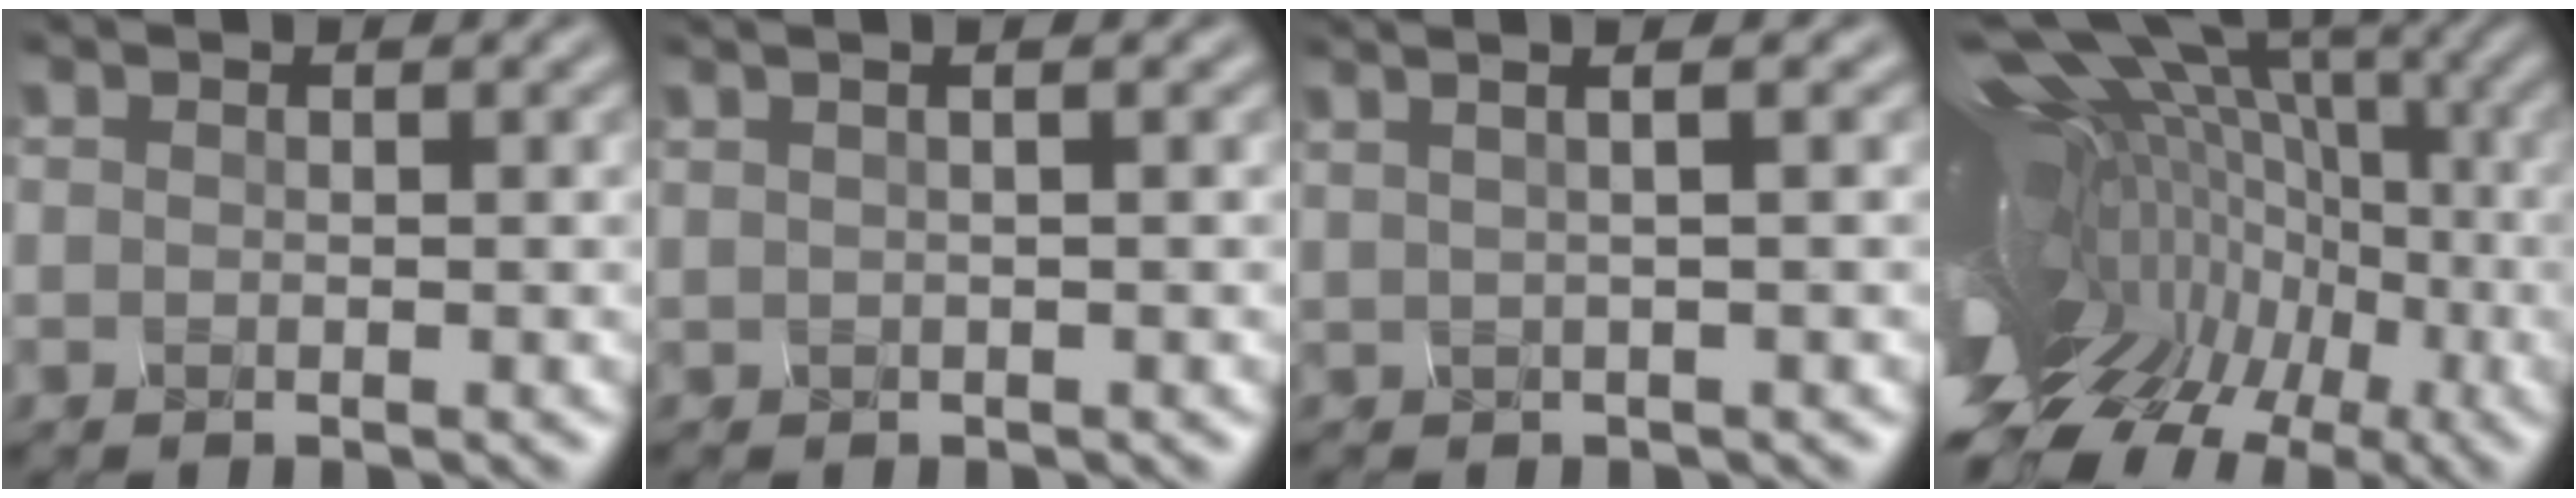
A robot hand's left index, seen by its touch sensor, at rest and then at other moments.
{"total": 1.7, "force": [1.0, 0.6, 1.3], "torque": [-0.001, 0.019, -0.005]}
{"total": 3.1, "force": [1.5, 0.5, 2.7], "torque": [-0.035, 0.026, 0.007]}
{"total": 15.1, "force": [-1.1, 10.4, 10.8], "torque": [-0.193, 0.023, 0.020]}